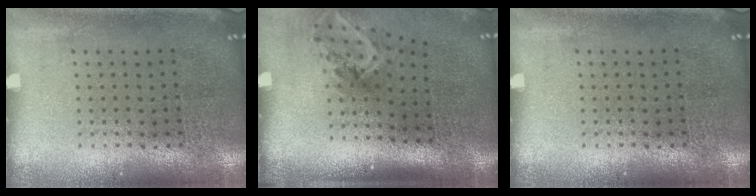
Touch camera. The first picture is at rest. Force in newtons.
{"total": 2.1, "press": 1.4, "slide": 1.5}
{"total": 0.0}